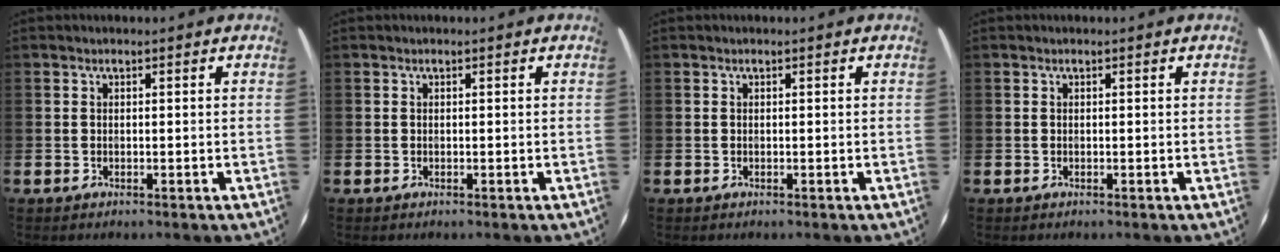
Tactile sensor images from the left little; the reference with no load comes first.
{"total": 0.0}
{"total": 0.0}
{"total": 0.0}